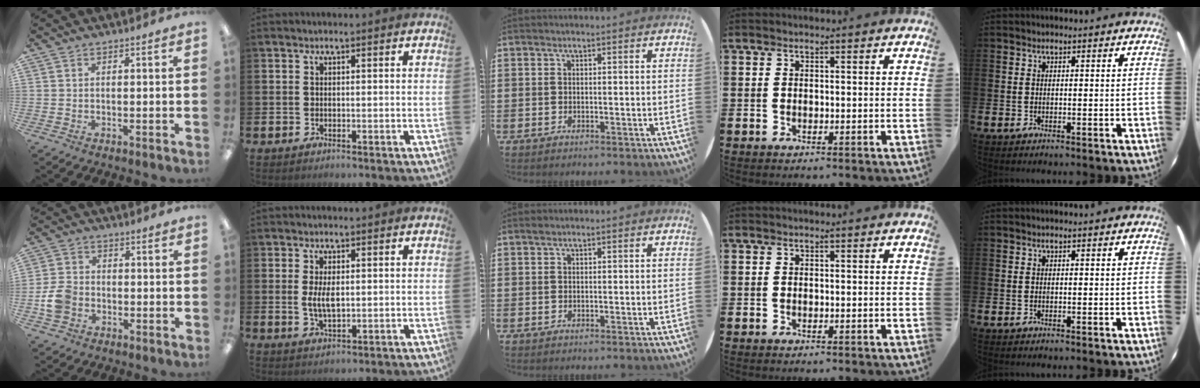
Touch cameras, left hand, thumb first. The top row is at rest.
{"thumb": {"total": 6.6, "force": [-1.9, 5.3, 3.5], "torque": [-0.077, 0.014, -0.034]}, "index": {"total": 3.8, "force": [0.5, 1.7, 3.3], "torque": [-0.056, 0.000, 0.006]}}